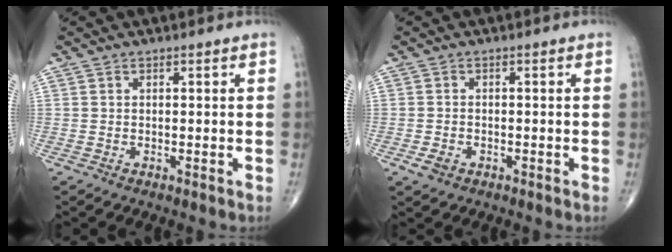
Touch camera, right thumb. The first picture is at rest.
{"total": 2.2, "force": [-1.0, 1.5, 1.2], "torque": [-0.023, 0.003, -0.015]}